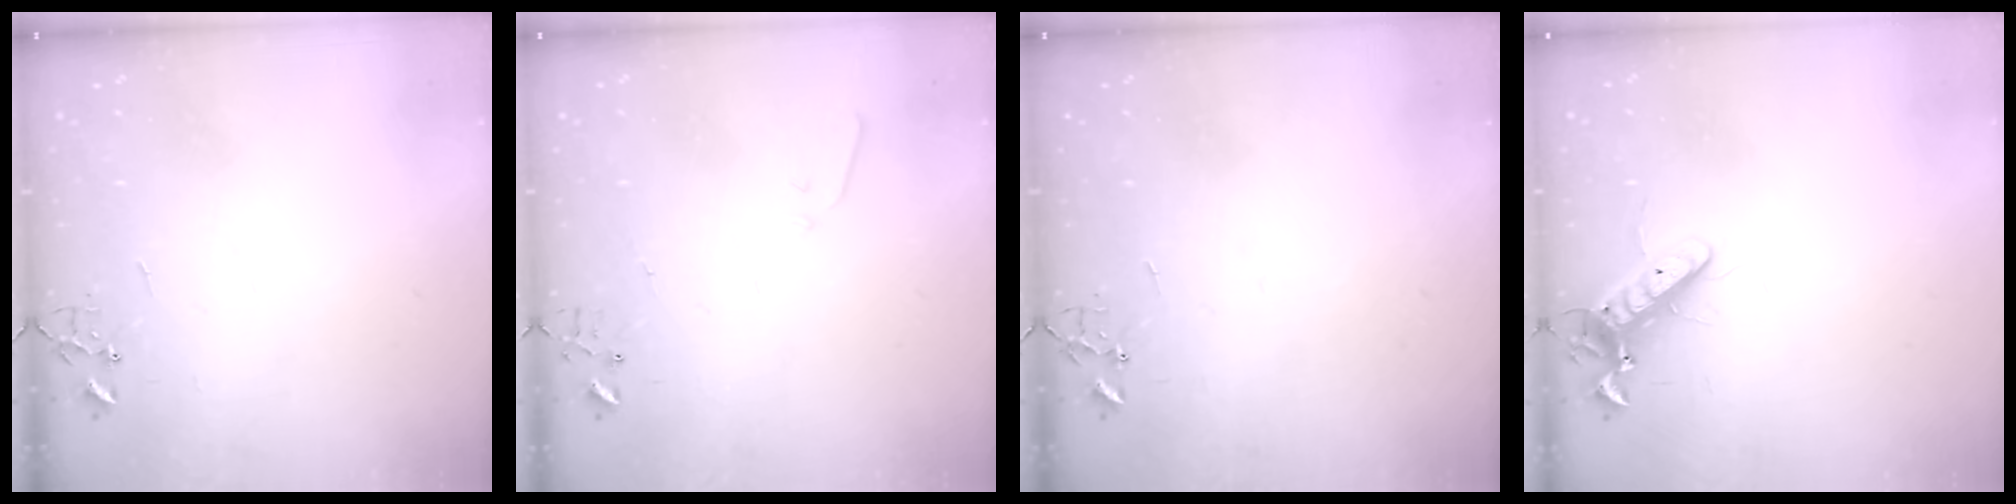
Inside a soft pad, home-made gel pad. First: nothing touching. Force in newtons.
{"total": 3.3, "press": 3.2, "slide": 0.6}
{"total": 0.0}
{"total": 11.6, "press": 11.5, "slide": 1.5}